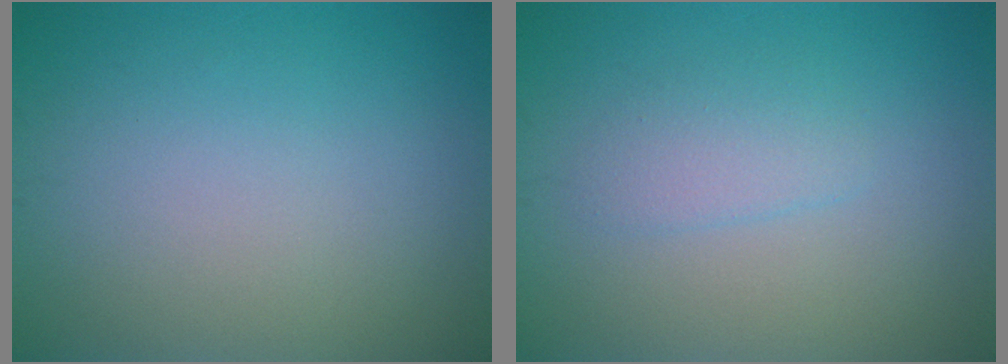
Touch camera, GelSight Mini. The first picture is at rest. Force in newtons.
{"total": 1.8, "press": 1.8, "slide": 0.2}